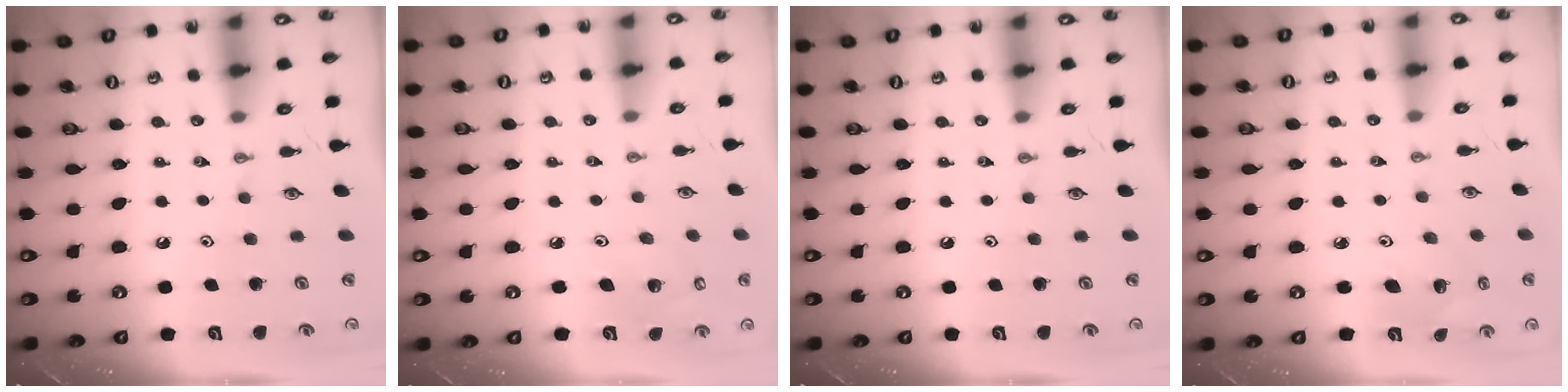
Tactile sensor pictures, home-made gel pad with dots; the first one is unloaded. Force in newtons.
{"total": 4.9, "press": 4.5, "slide": 2.0}
{"total": 0.0}
{"total": 5.6, "press": 5.2, "slide": 1.9}